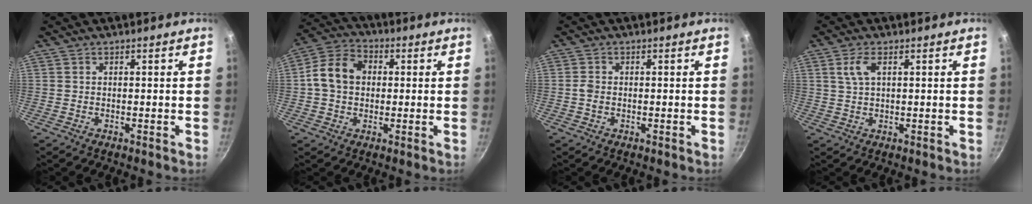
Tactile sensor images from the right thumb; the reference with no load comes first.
{"total": 10.0, "force": [0.8, 7.8, 6.2], "torque": [-0.090, 0.021, -0.005]}
{"total": 1.6, "force": [-0.3, 1.2, 1.0], "torque": [-0.022, 0.005, -0.008]}
{"total": 3.7, "force": [1.3, 1.6, 3.0], "torque": [-0.060, 0.002, 0.028]}